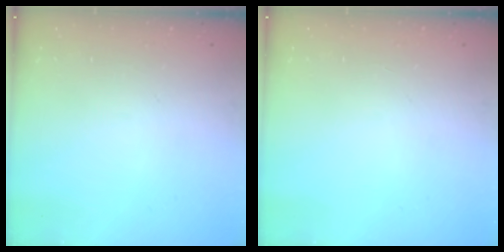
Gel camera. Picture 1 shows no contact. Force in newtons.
{"total": 0.0}